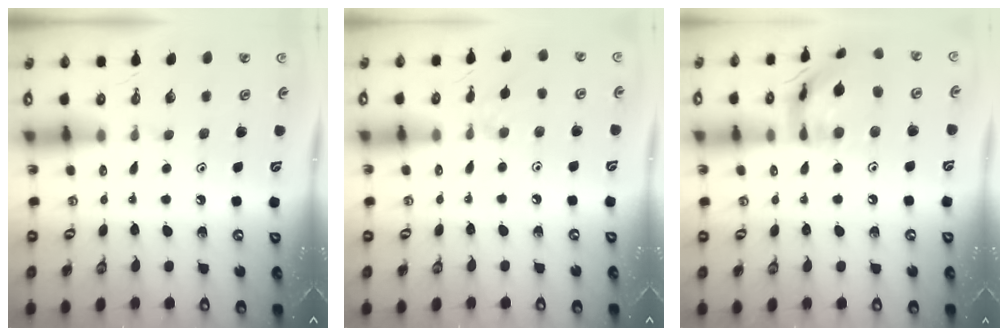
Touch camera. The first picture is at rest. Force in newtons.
{"total": 3.0, "press": 2.9, "slide": 0.5}
{"total": 16.0, "press": 16.0, "slide": 1.6}